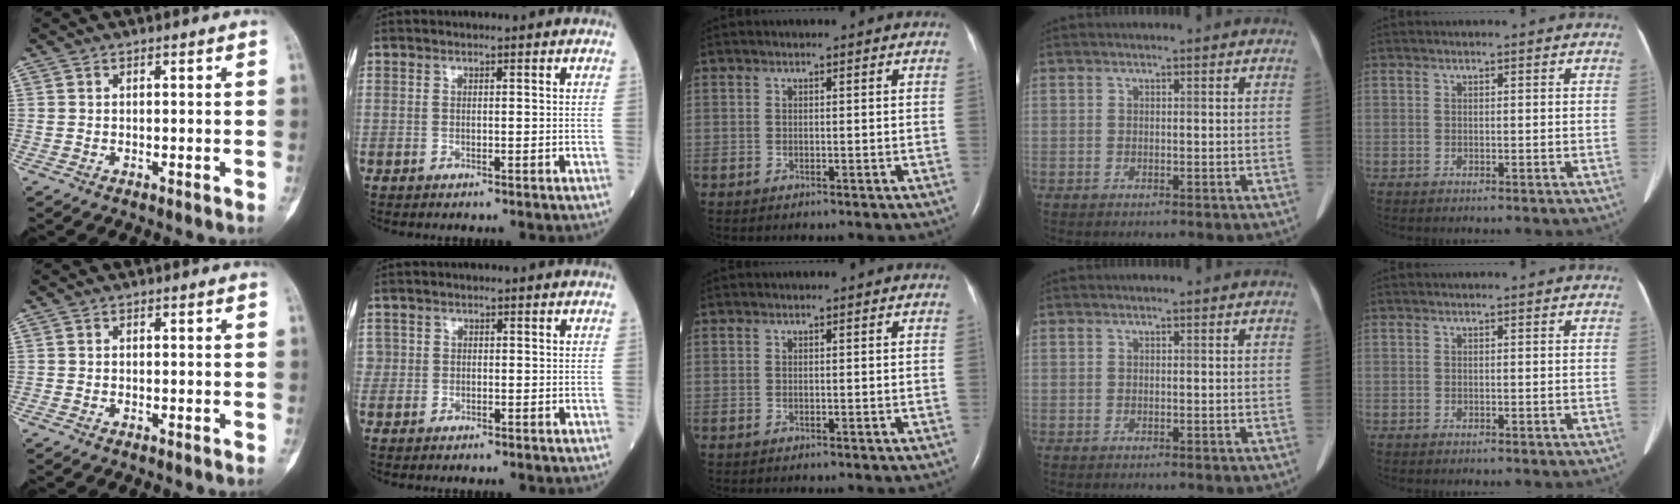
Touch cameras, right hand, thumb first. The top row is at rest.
{"index": {"total": 1.7, "force": [-0.1, 1.6, 0.5], "torque": [-0.001, 0.005, -0.002]}}